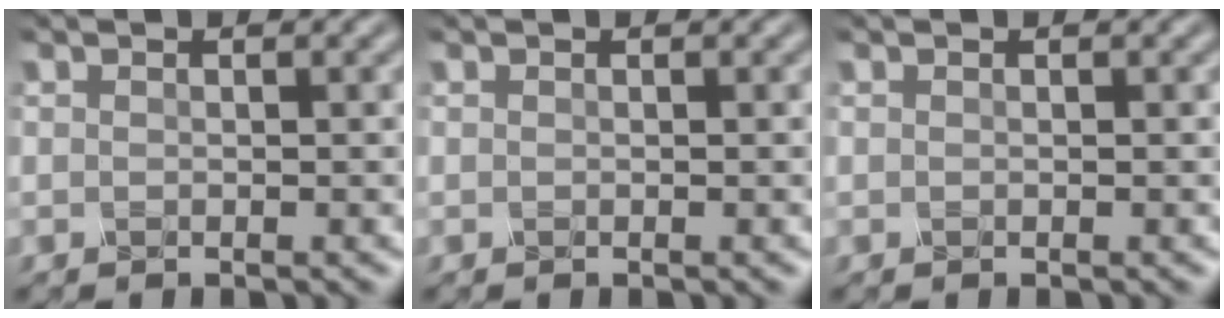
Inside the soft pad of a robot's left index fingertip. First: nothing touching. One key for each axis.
{"total": 0.0}
{"total": 0.0}